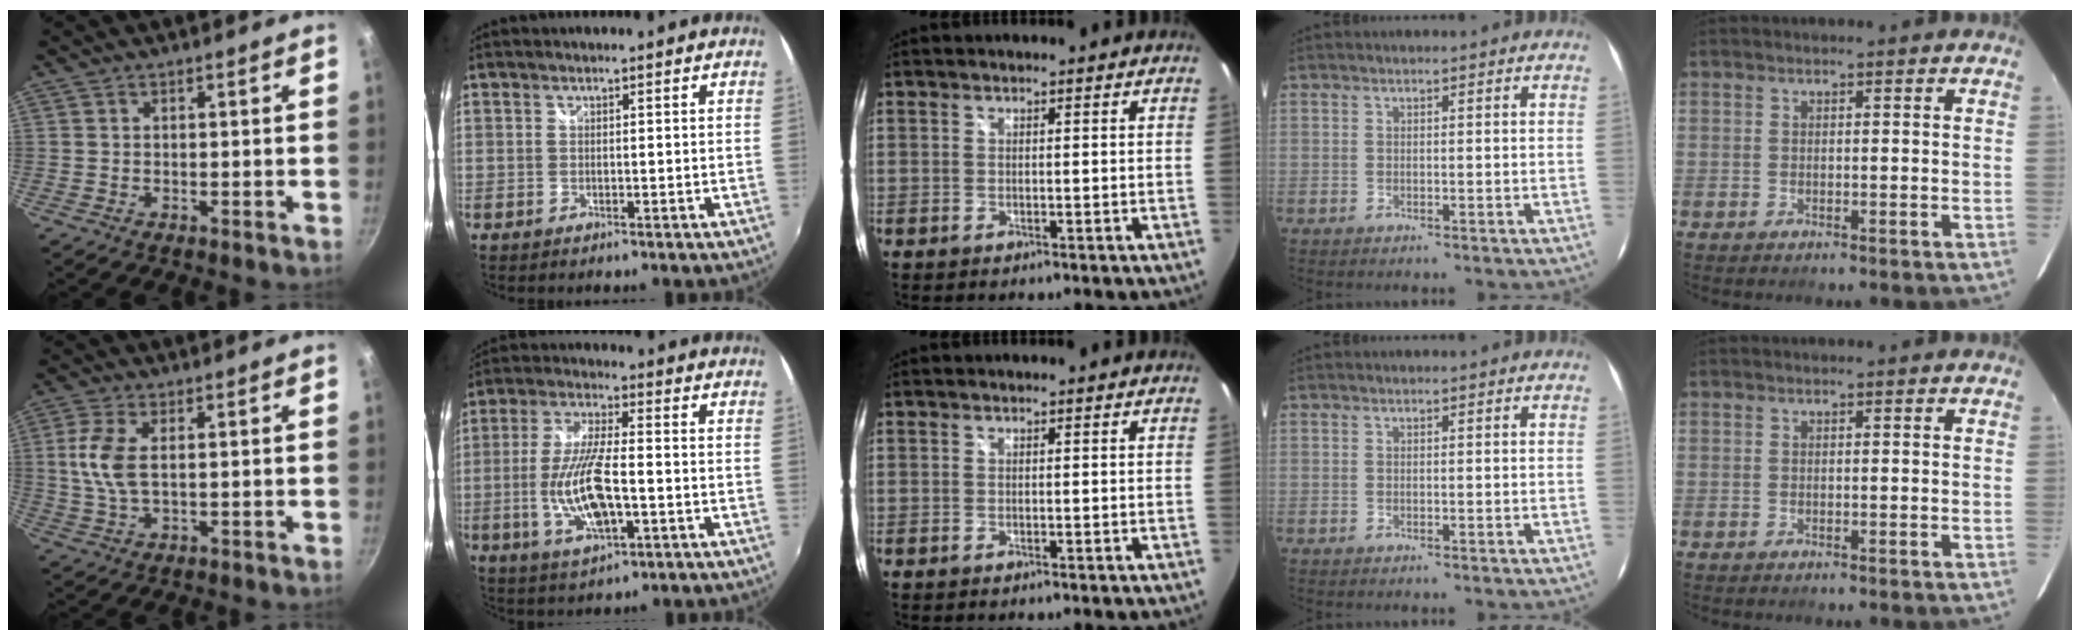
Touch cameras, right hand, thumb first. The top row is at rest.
{"thumb": {"total": 7.0, "force": [1.0, 3.3, 6.1], "torque": [-0.136, 0.004, 0.019]}, "index": {"total": 12.9, "force": [-3.0, 4.2, 11.8], "torque": [-0.240, -0.010, -0.053]}}